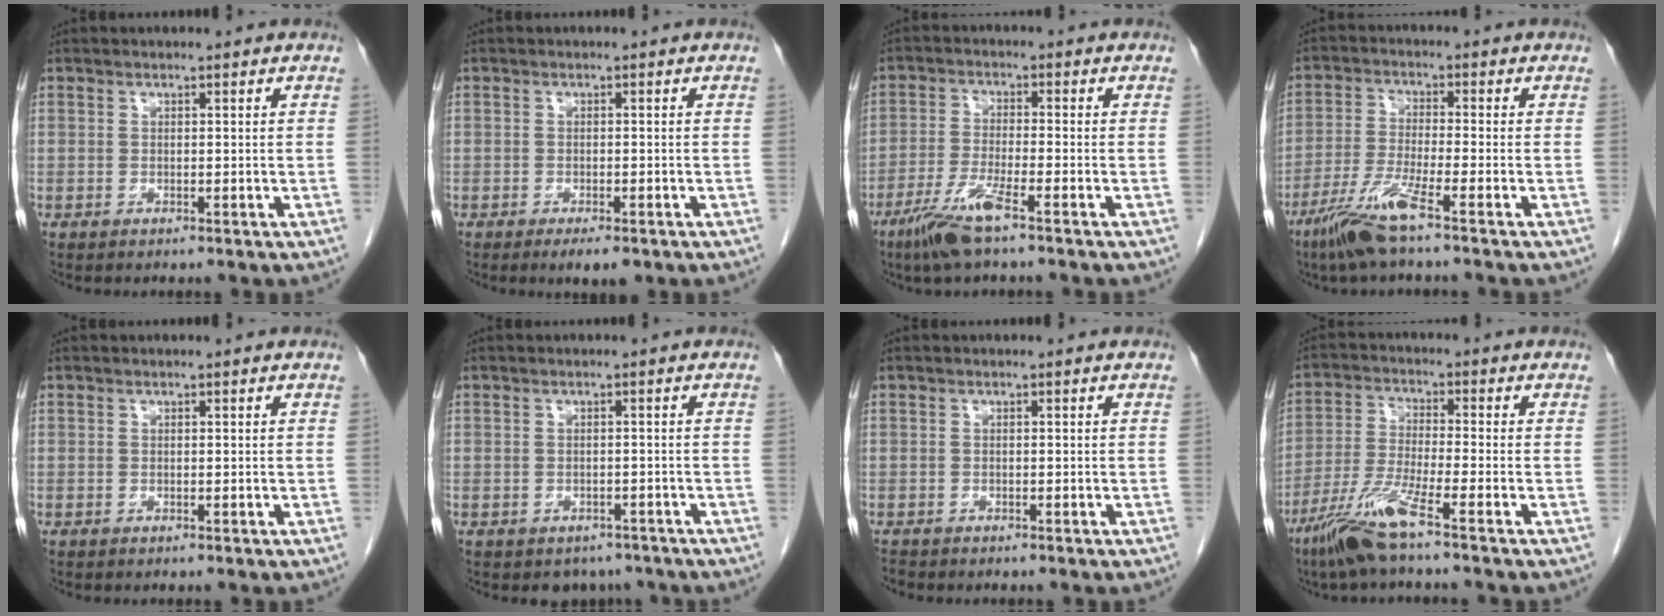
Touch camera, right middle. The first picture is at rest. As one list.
[{"total": 3.2, "force": [-2.0, 1.0, 2.2], "torque": [-0.025, -0.002, -0.025]}, {"total": 6.7, "force": [-4.3, 0.1, 5.1], "torque": [-0.108, -0.016, -0.087]}, {"total": 7.3, "force": [-4.8, -0.5, 5.5], "torque": [-0.117, -0.022, -0.100]}, {"total": 0.0}, {"total": 3.4, "force": [-2.8, 2.0, 0.3], "torque": [0.004, 0.008, -0.035]}, {"total": 0.9, "force": [-0.9, 0.2, 0.1], "torque": [-0.008, -0.003, -0.018]}, {"total": 8.2, "force": [-5.5, -0.6, 6.1], "torque": [-0.131, -0.025, -0.115]}]